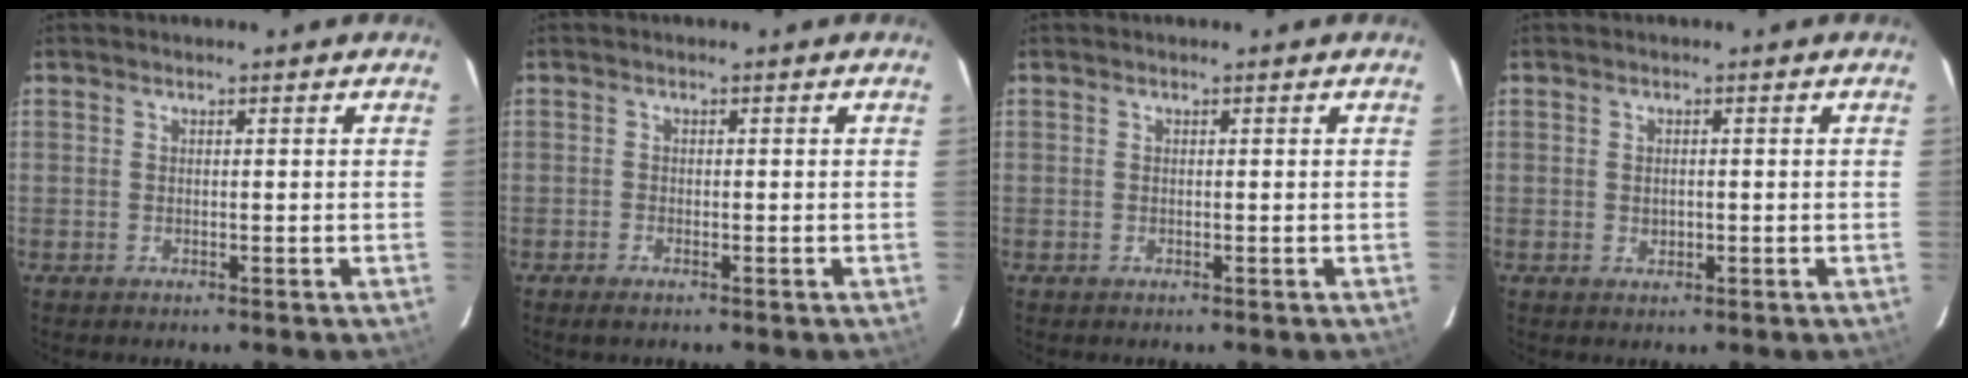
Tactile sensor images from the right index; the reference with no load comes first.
{"total": 1.2, "force": [-1.0, 0.5, 0.6], "torque": [-0.015, -0.003, -0.021]}
{"total": 0.0}
{"total": 1.3, "force": [-0.1, 1.1, 0.7], "torque": [-0.010, 0.001, 0.001]}